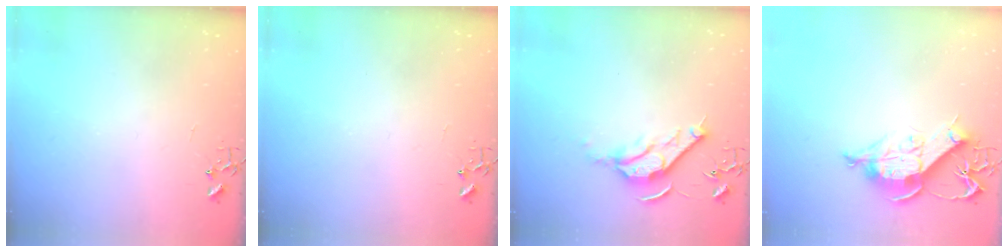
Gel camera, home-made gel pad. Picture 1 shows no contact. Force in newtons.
{"total": 0.0}
{"total": 10.3, "press": 10.2, "slide": 1.2}
{"total": 12.2, "press": 12.1, "slide": 1.5}